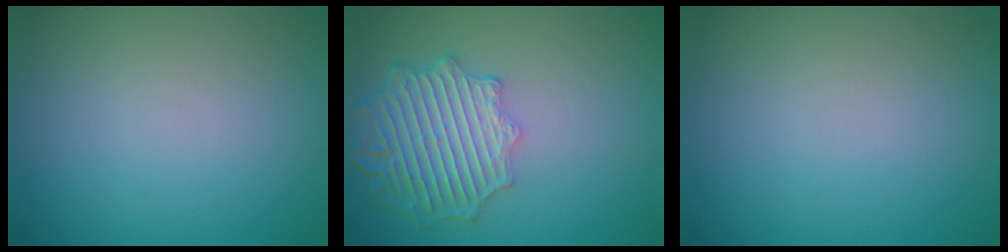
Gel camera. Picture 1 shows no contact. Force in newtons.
{"total": 6.3, "press": 5.1, "slide": 3.7}
{"total": 0.0}